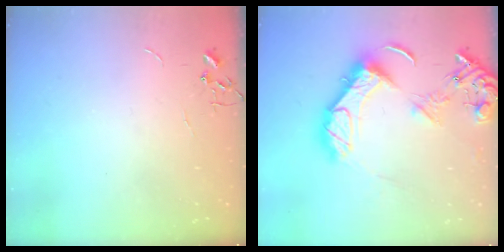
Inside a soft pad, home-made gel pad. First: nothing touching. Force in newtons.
{"total": 16.8, "press": 16.6, "slide": 2.3}